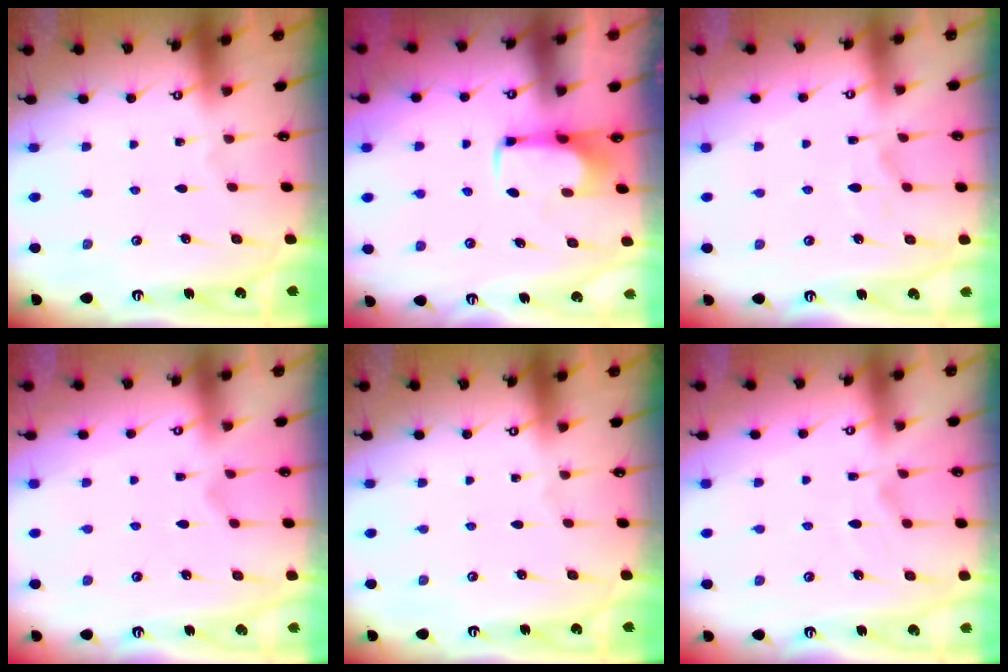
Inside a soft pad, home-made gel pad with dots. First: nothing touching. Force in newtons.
{"total": 2.0, "press": 1.9, "slide": 0.4}
{"total": 6.4, "press": 6.3, "slide": 1.3}
{"total": 3.4, "press": 3.2, "slide": 1.1}
{"total": 0.0}
{"total": 2.2, "press": 1.7, "slide": 1.4}